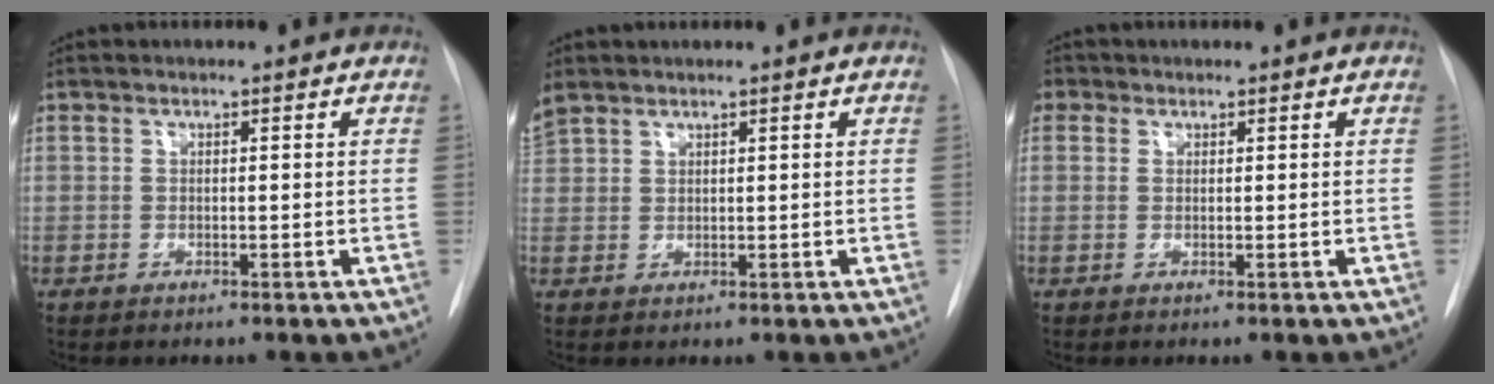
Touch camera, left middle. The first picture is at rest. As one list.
[{"total": 2.7, "force": [2.4, 1.1, 0.5], "torque": [-0.026, 0.017, 0.055]}, {"total": 1.5, "force": [0.6, 1.3, 0.1], "torque": [0.007, 0.003, 0.006]}]